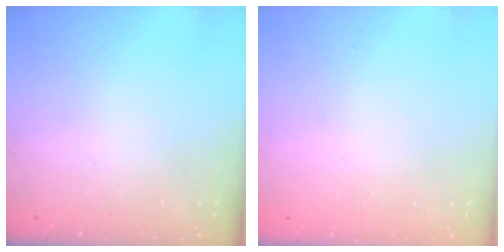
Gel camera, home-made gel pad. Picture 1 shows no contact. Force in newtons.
{"total": 0.0}